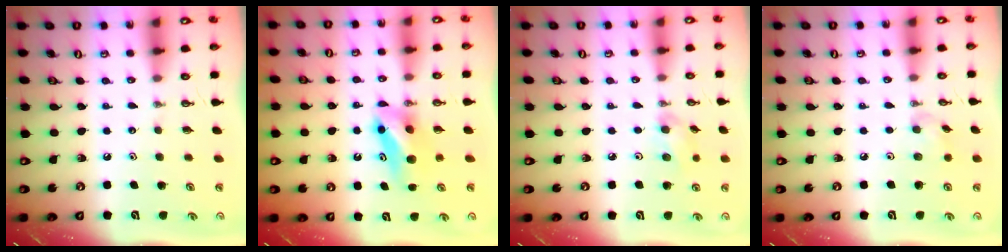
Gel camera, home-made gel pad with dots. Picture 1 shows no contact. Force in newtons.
{"total": 7.9, "press": 7.2, "slide": 3.4}
{"total": 7.3, "press": 6.7, "slide": 2.9}
{"total": 5.2, "press": 5.0, "slide": 1.2}